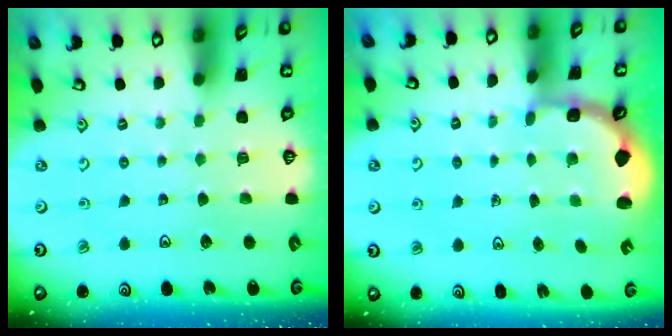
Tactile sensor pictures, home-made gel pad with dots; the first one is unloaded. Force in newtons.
{"total": 2.6, "press": 2.0, "slide": 1.7}